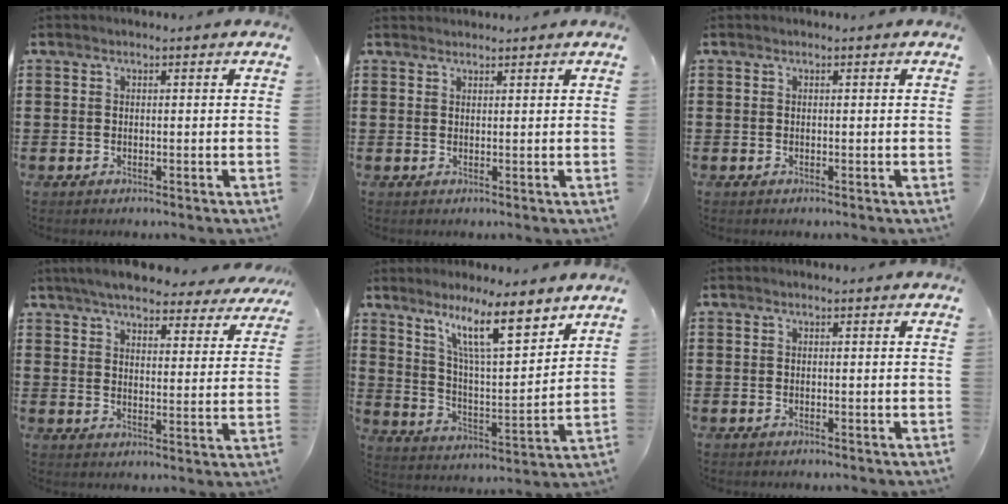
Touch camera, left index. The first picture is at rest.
{"total": 1.2, "force": [1.2, 0.1, 0.0], "torque": [-0.003, -0.001, 0.023]}
{"total": 0.0}
{"total": 5.9, "force": [5.5, 0.5, 2.0], "torque": [-0.061, -0.025, 0.098]}
{"total": 11.6, "force": [8.2, 2.1, 7.9], "torque": [-0.152, -0.037, 0.138]}
{"total": 0.0}